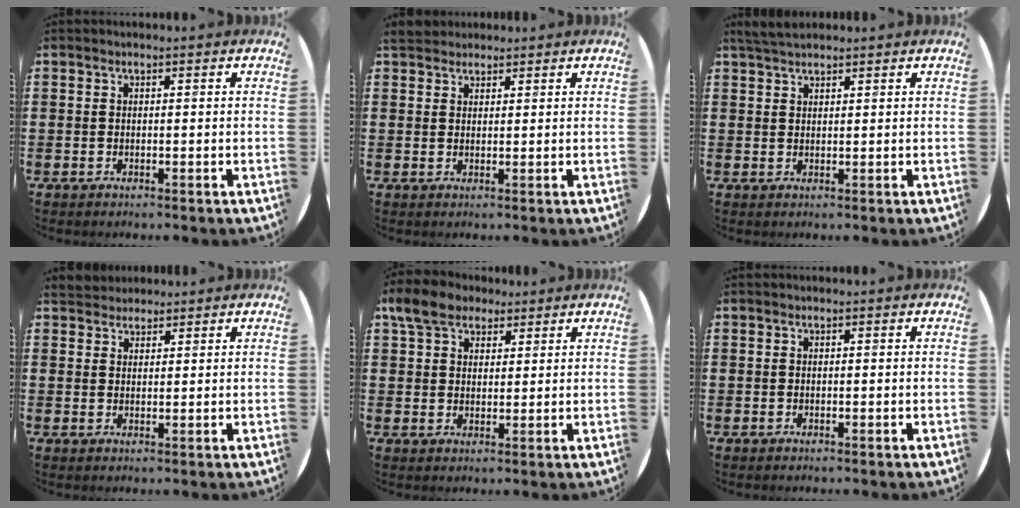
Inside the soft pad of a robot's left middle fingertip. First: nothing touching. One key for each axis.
{"total": 2.3, "fx": 2.1, "fy": 0.8, "fz": 0.2, "tx": 0.001, "ty": 0.002, "tz": 0.039}
{"total": 2.7, "fx": 2.3, "fy": 0.7, "fz": 1.0, "tx": -0.024, "ty": 0.006, "tz": 0.044}
{"total": 2.4, "fx": 2.2, "fy": 0.8, "fz": -0.2, "tx": 0.000, "ty": 0.003, "tz": 0.044}
{"total": 5.9, "fx": 4.4, "fy": 3.4, "fz": 2.1, "tx": -0.049, "ty": 0.006, "tz": 0.082}
{"total": 0.0}